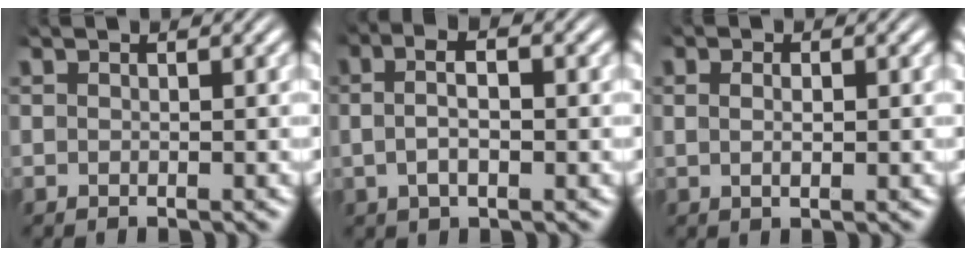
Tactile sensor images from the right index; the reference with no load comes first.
{"total": 4.2, "force": [0.5, 2.1, 3.6], "torque": [-0.063, 0.007, 0.001]}
{"total": 1.4, "force": [0.2, 0.3, 1.3], "torque": [-0.017, -0.004, 0.006]}